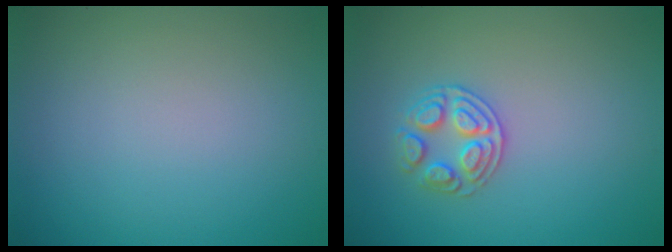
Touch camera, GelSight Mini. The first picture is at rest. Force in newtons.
{"total": 2.5, "press": 2.4, "slide": 0.6}